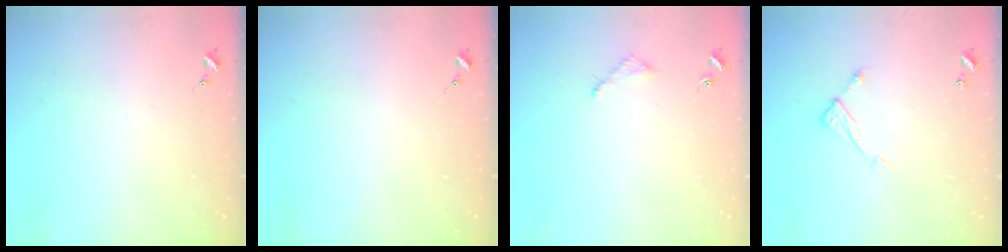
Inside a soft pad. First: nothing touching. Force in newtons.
{"total": 0.0}
{"total": 3.0, "press": 3.0, "slide": 0.4}
{"total": 6.3, "press": 6.3, "slide": 0.4}